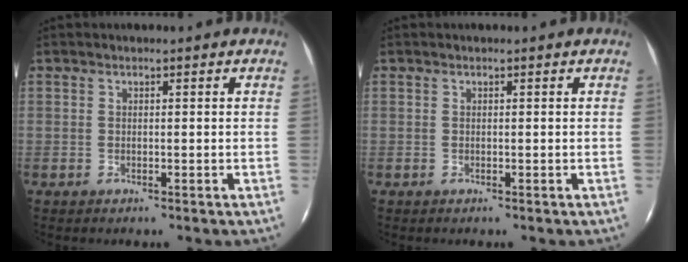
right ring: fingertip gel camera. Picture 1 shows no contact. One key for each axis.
{"total": 0.0}